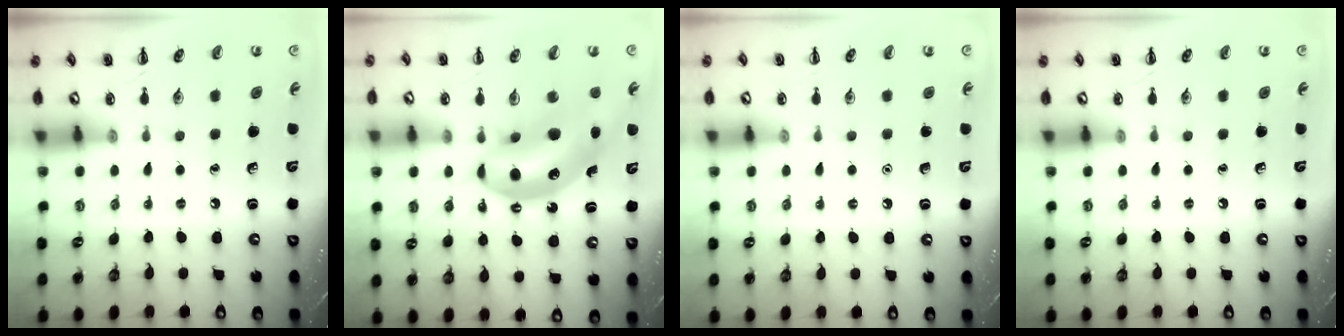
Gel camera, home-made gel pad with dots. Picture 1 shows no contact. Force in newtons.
{"total": 12.3, "press": 12.0, "slide": 2.8}
{"total": 1.5, "press": 1.5, "slide": 0.1}
{"total": 0.0}